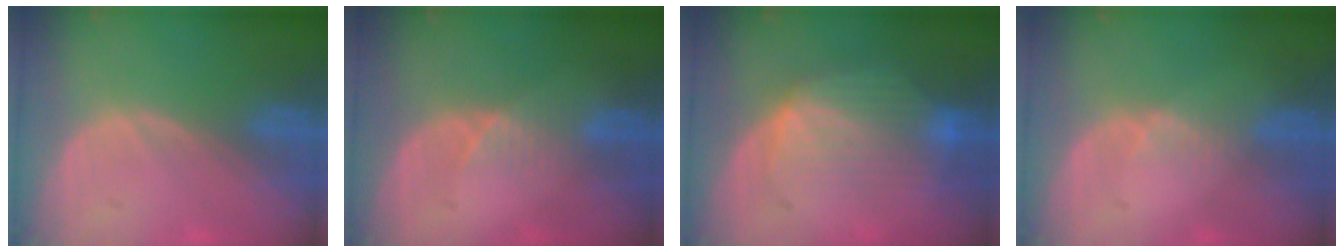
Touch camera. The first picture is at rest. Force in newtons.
{"total": 2.6, "press": 2.2, "slide": 1.4}
{"total": 8.0, "press": 7.6, "slide": 2.5}
{"total": 1.1, "press": 1.1, "slide": 0.2}